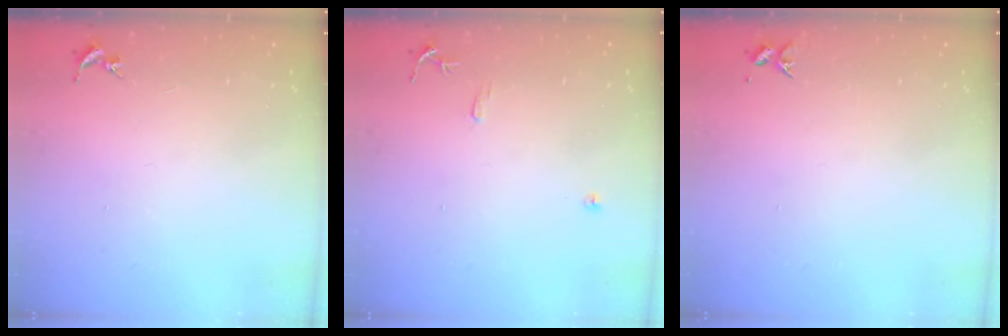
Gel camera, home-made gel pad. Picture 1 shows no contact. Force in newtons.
{"total": 7.1, "press": 7.1, "slide": 0.7}
{"total": 3.3, "press": 3.3, "slide": 0.4}